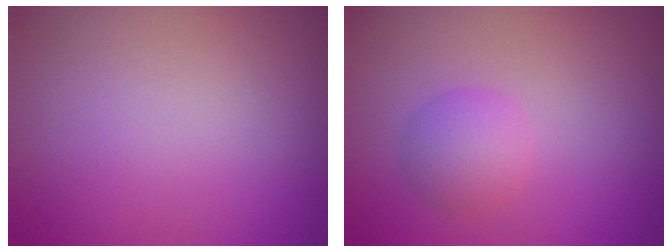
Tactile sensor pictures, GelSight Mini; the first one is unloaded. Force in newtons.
{"total": 2.4, "press": 2.4, "slide": 0.2}